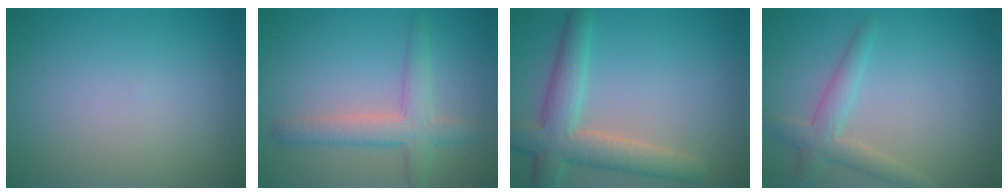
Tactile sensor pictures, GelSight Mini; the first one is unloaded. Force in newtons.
{"total": 3.7, "press": 3.6, "slide": 0.2}
{"total": 5.5, "press": 5.5, "slide": 0.3}
{"total": 2.8, "press": 2.8, "slide": 0.2}